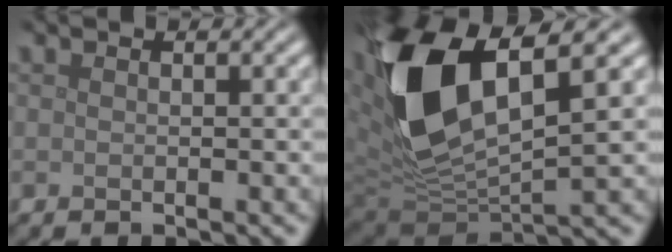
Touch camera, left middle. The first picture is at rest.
{"total": 12.6, "force": [3.3, 5.8, 10.7], "torque": [-0.234, -0.012, 0.070]}